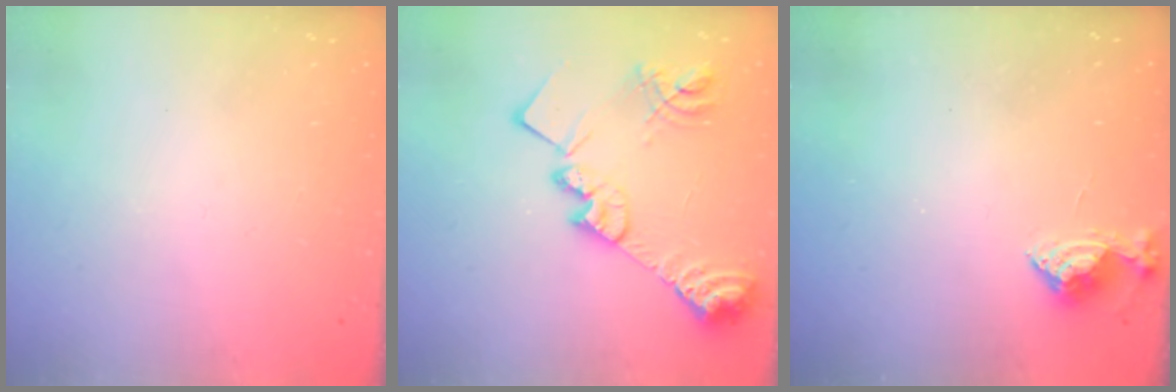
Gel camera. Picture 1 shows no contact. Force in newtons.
{"total": 20.0, "press": 20.0, "slide": 1.4}
{"total": 5.3, "press": 5.3, "slide": 0.7}